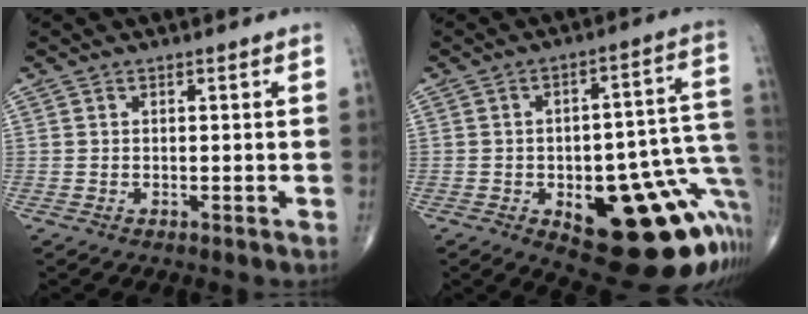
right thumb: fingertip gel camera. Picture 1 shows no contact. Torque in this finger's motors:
{"motor_torque": [2.66, 2.17, 1.25, -1.52, 0.40]}